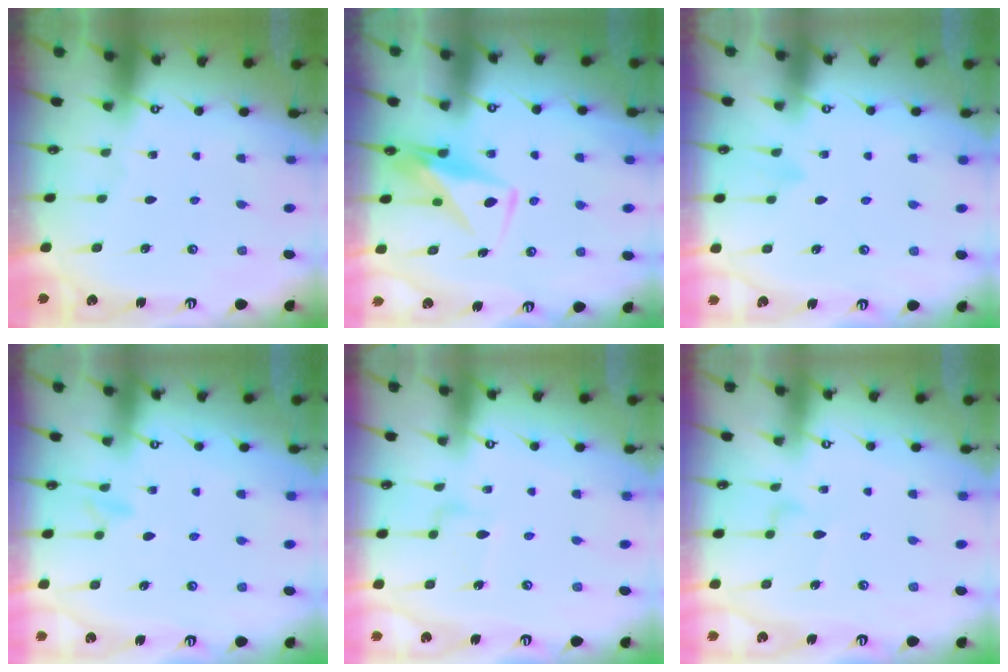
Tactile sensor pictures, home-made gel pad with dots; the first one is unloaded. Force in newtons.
{"total": 8.0, "press": 7.9, "slide": 0.9}
{"total": 7.4, "press": 7.4, "slide": 0.6}
{"total": 7.3, "press": 7.2, "slide": 0.7}
{"total": 8.7, "press": 8.7, "slide": 0.4}
{"total": 9.1, "press": 9.1, "slide": 0.5}